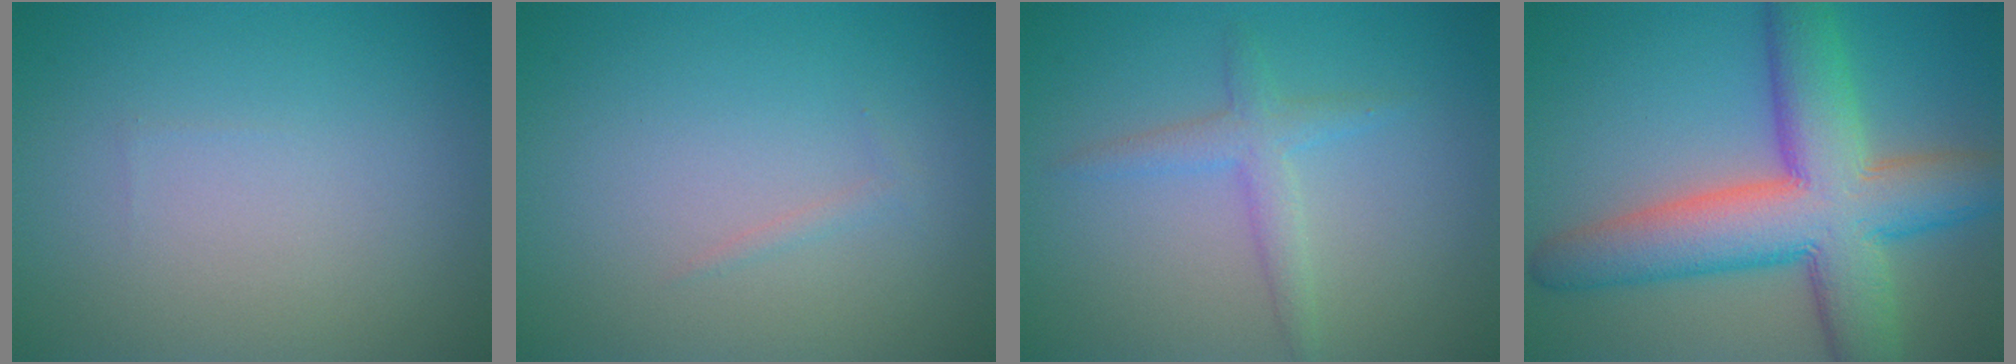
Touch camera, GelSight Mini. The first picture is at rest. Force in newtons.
{"total": 0.6, "press": 0.5, "slide": 0.1}
{"total": 2.2, "press": 2.2, "slide": 0.1}
{"total": 11.1, "press": 11.1, "slide": 0.7}